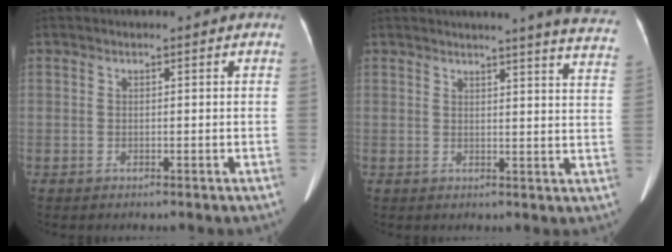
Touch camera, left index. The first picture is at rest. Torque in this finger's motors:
{"motor_torque": [0.21, -0.67, 0.04, 0.02]}